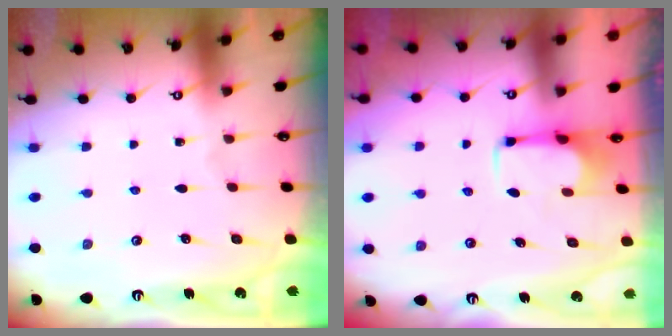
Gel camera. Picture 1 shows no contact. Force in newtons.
{"total": 2.8, "press": 2.7, "slide": 0.9}